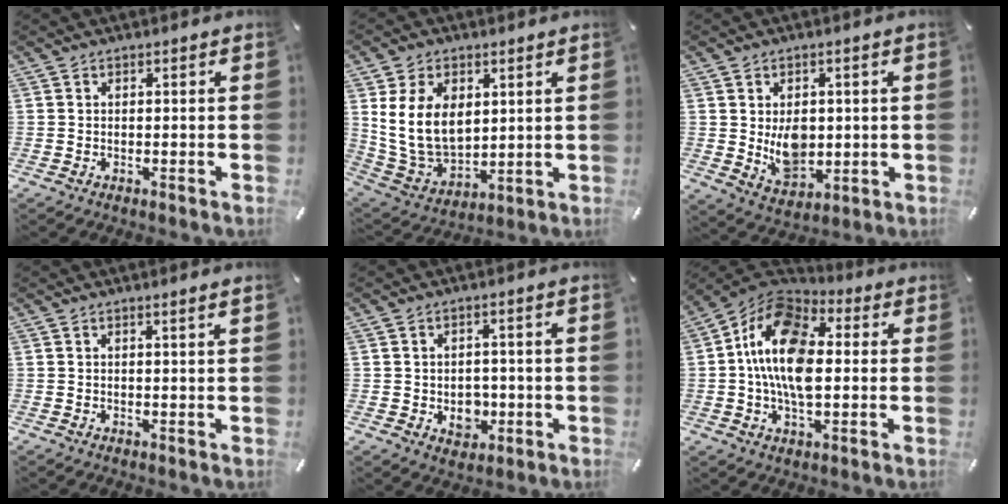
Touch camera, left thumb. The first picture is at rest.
{"total": 13.3, "force": [3.8, 9.9, 7.9], "torque": [-0.175, -0.010, 0.072]}
{"total": 8.5, "force": [0.6, 6.8, 5.2], "torque": [-0.066, -0.008, 0.011]}
{"total": 1.2, "force": [0.7, -0.2, 0.9], "torque": [-0.016, -0.002, 0.013]}
{"total": 5.8, "force": [-0.8, 5.0, 2.9], "torque": [-0.020, 0.000, -0.013]}
{"total": 16.1, "force": [0.3, 10.1, 12.5], "torque": [-0.248, 0.003, -0.001]}